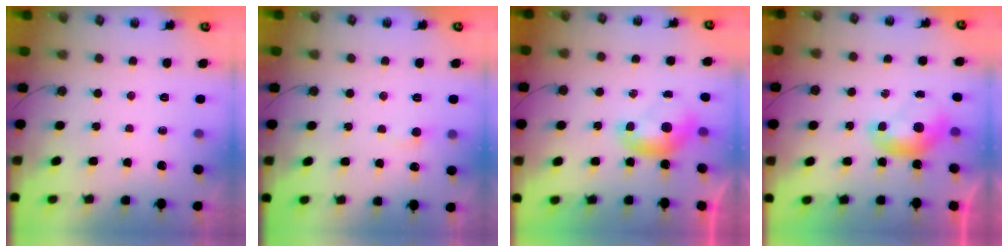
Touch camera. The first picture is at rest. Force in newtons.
{"total": 0.9, "press": 0.8, "slide": 0.4}
{"total": 0.0}
{"total": 0.0}